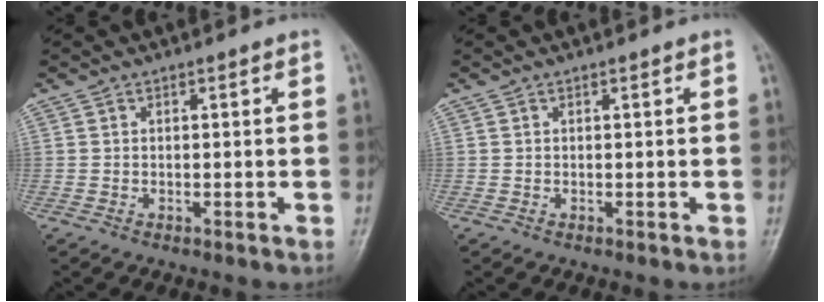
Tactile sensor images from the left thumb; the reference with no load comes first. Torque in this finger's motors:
{"motor_torque": [-0.01, 0.02, -0.15, -0.13, 0.00]}